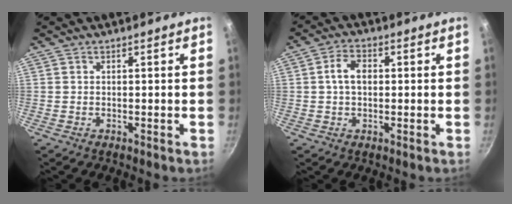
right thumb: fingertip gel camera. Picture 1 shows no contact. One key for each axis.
{"total": 5.0, "fx": 0.4, "fy": 3.4, "fz": 3.6, "tx": -0.056, "ty": 0.014, "tz": 0.001}